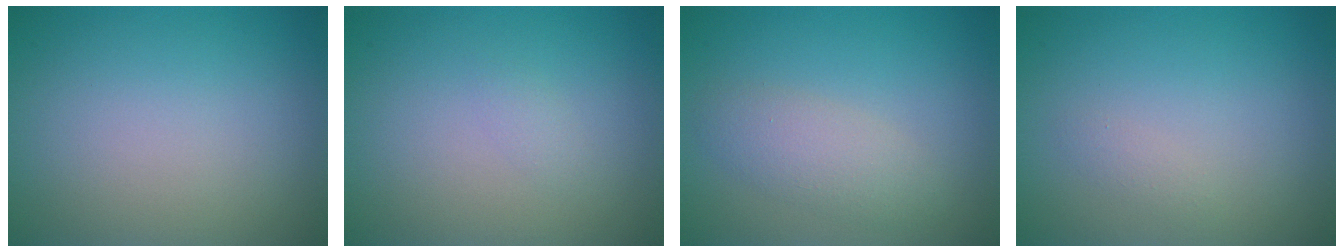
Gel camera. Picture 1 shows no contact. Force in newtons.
{"total": 0.7, "press": 0.7, "slide": 0.1}
{"total": 2.8, "press": 2.8, "slide": 0.1}
{"total": 0.7, "press": 0.7, "slide": 0.1}